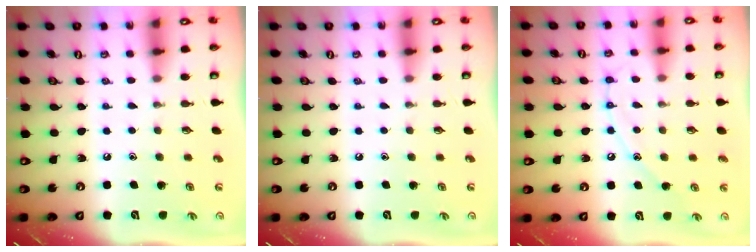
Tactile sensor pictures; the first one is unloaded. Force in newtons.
{"total": 0.0}
{"total": 9.2, "press": 9.2, "slide": 0.8}